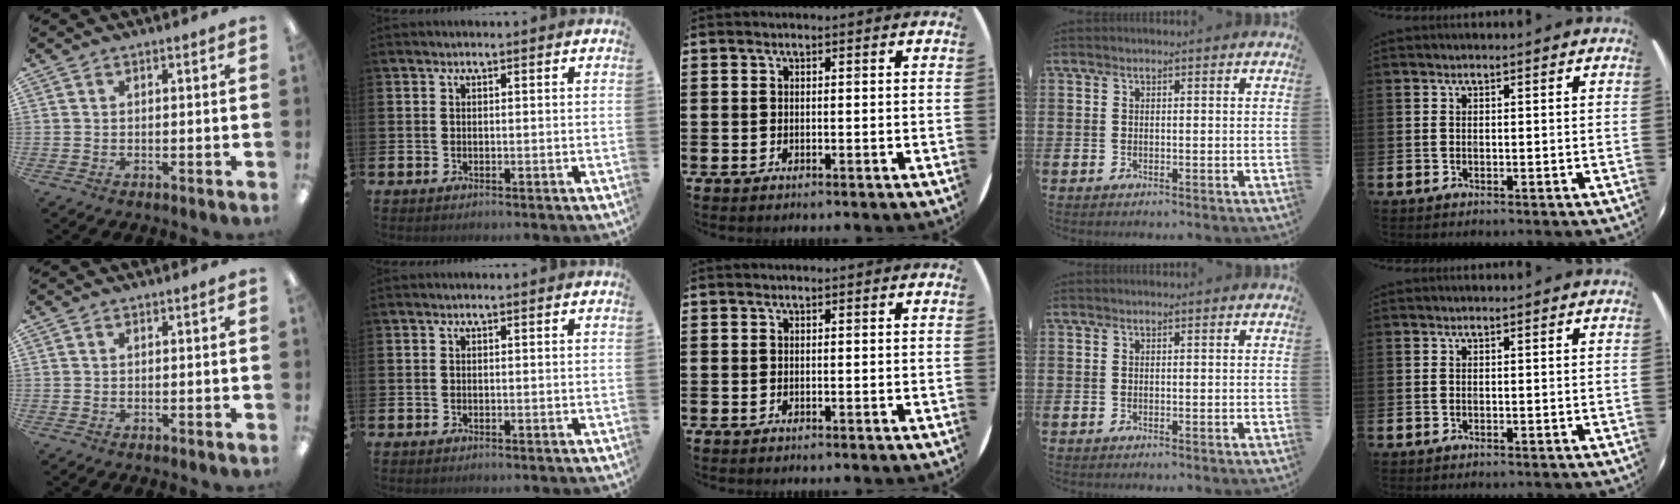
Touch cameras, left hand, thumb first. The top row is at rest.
{}